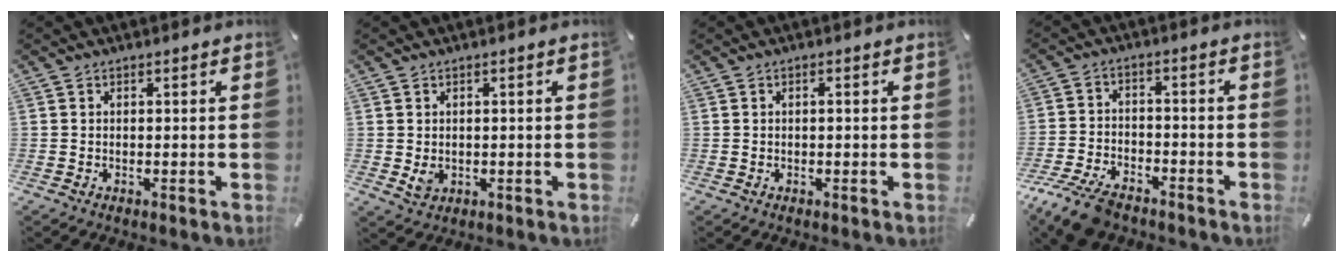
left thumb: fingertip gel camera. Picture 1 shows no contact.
{"total": 2.8, "force": [-0.3, 2.4, 1.4], "torque": [-0.023, -0.003, -0.006]}
{"total": 0.7, "force": [-0.1, 0.2, 0.7], "torque": [-0.014, 0.000, -0.002]}
{"total": 9.3, "force": [-7.1, 4.0, 4.4], "torque": [-0.092, 0.032, -0.137]}